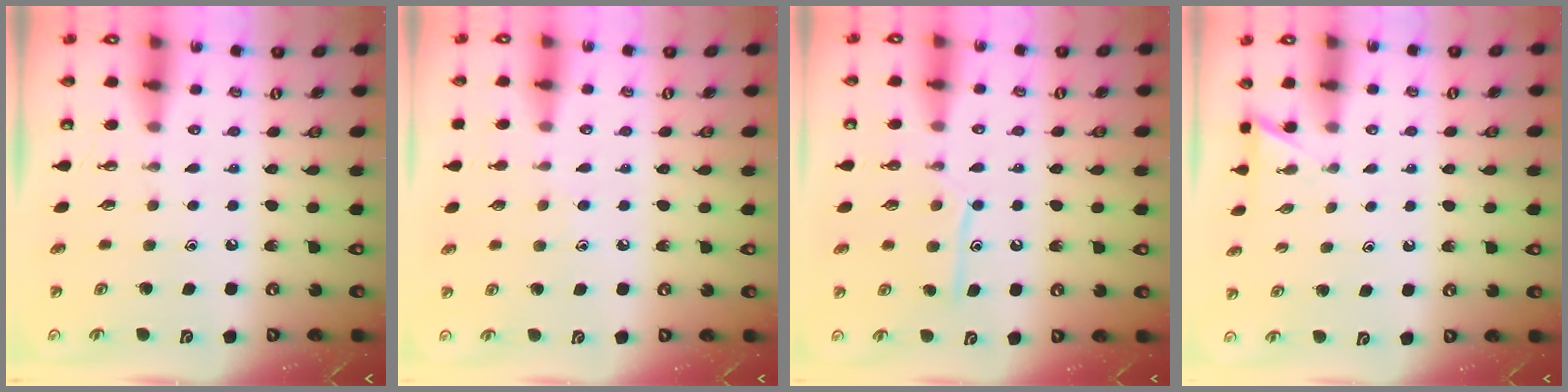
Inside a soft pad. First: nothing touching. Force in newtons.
{"total": 6.1, "press": 6.1, "slide": 0.7}
{"total": 10.2, "press": 10.2, "slide": 0.8}
{"total": 2.3, "press": 2.3, "slide": 0.2}